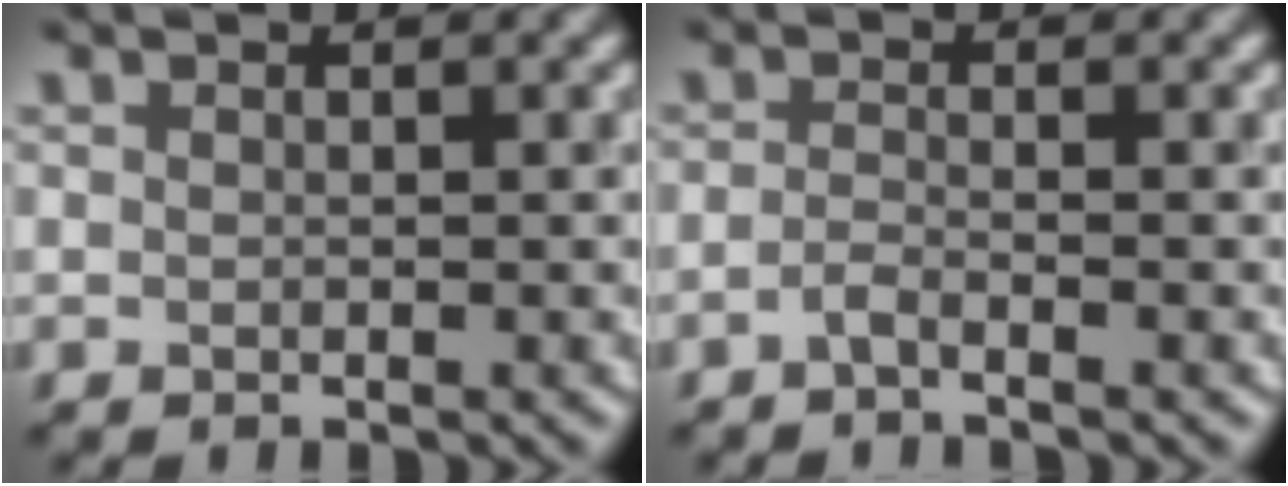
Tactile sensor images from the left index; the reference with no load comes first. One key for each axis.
{"total": 1.2, "fx": -0.8, "fy": 0.1, "fz": 0.8, "tx": -0.015, "ty": 0.003, "tz": -0.023}